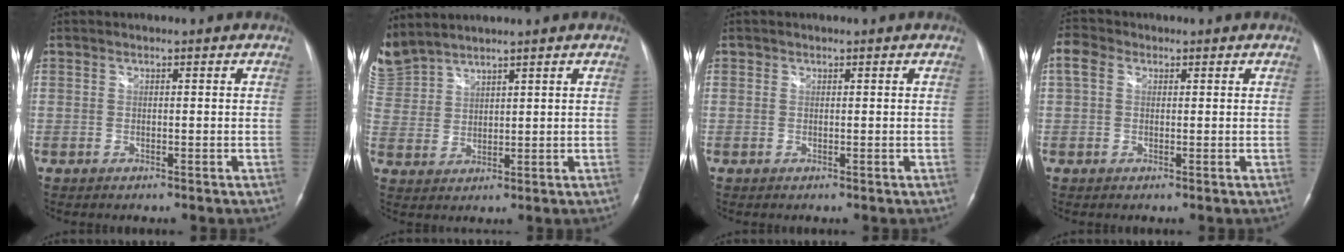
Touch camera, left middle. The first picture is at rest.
{"total": 7.8, "force": [7.4, 1.9, 1.5], "torque": [-0.056, 0.019, 0.161]}
{"total": 0.0}
{"total": 3.2, "force": [1.1, 2.4, 1.8], "torque": [-0.053, 0.025, 0.022]}